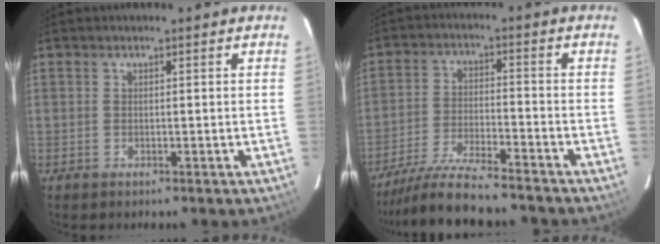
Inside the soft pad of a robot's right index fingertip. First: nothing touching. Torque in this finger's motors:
{"motor_torque": [1.02, -1.12, 0.49, 0.09]}